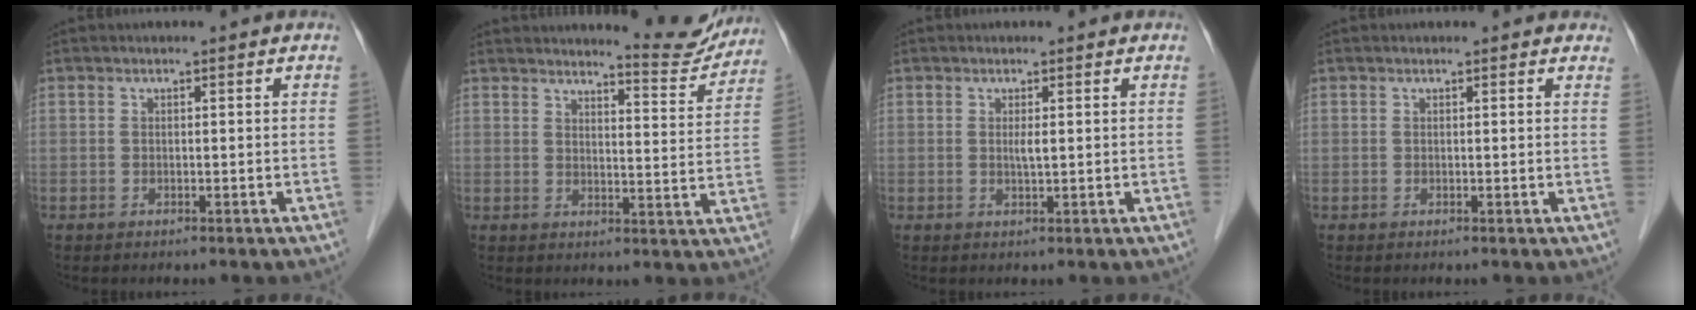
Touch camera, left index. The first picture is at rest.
{"total": 8.1, "force": [8.1, 0.3, 0.8], "torque": [-0.010, -0.032, 0.095]}
{"total": 1.2, "force": [0.3, 0.0, 1.1], "torque": [-0.026, -0.002, 0.006]}
{"total": 3.0, "force": [2.7, 0.9, 1.0], "torque": [-0.010, 0.011, 0.018]}